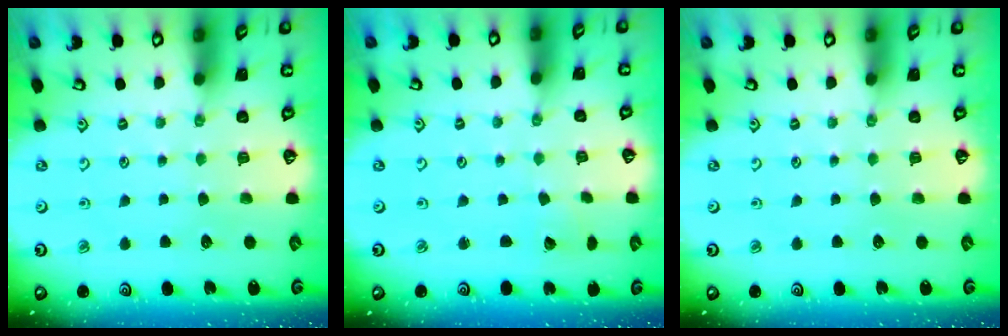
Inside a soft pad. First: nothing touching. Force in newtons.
{"total": 1.9, "press": 1.9, "slide": 0.1}
{"total": 0.0}